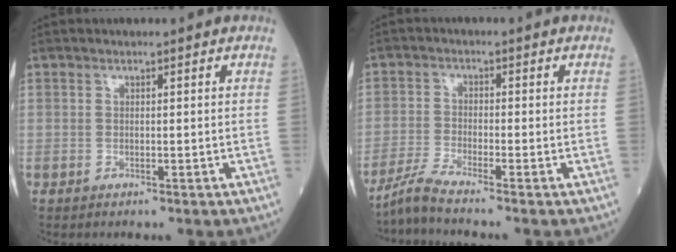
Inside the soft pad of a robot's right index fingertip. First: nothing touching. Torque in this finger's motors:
{"motor_torque": [0.03, -0.10, 0.02, 0.00]}